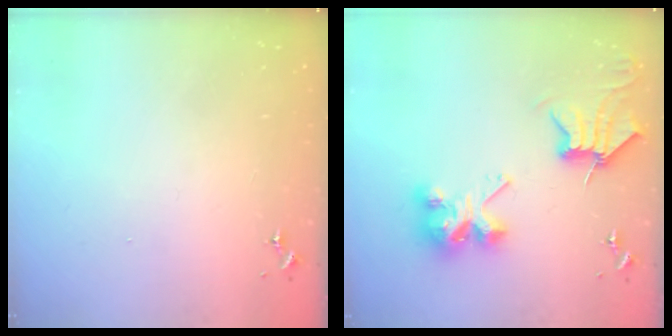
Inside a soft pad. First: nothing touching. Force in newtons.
{"total": 9.7, "press": 9.6, "slide": 1.1}